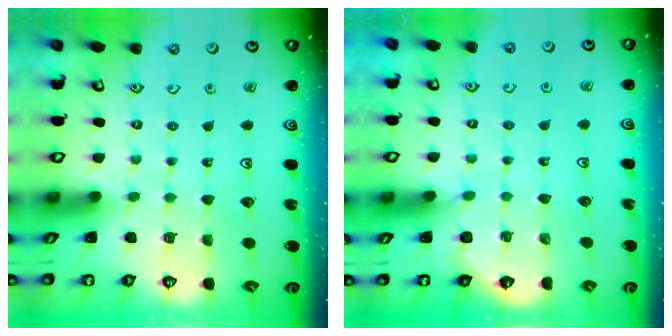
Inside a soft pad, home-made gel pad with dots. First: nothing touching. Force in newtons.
{"total": 3.1, "press": 3.1, "slide": 0.2}